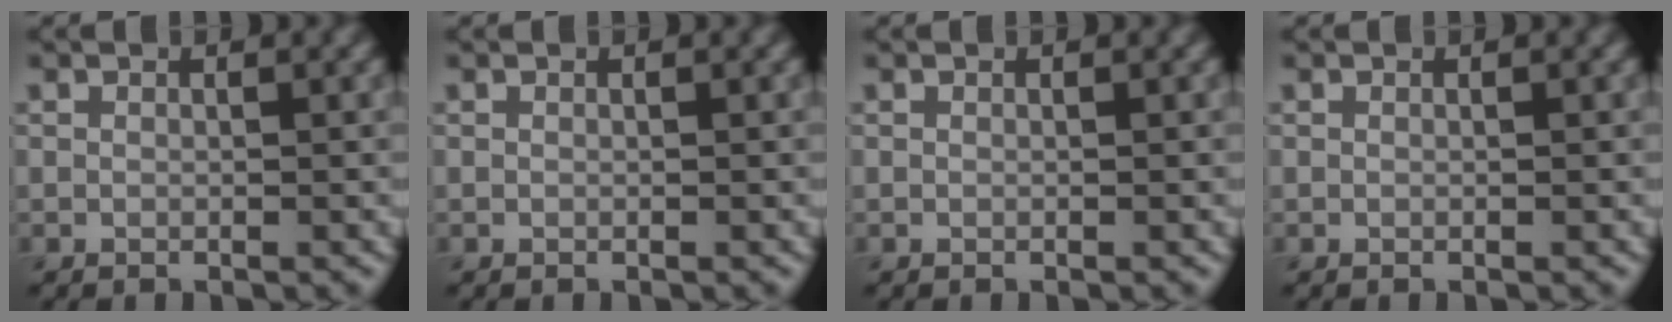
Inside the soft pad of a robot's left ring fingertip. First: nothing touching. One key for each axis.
{"total": 0.0}
{"total": 0.0}
{"total": 0.0}